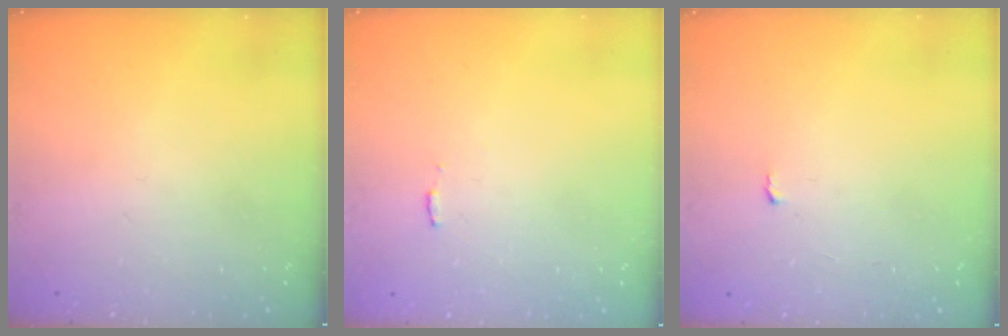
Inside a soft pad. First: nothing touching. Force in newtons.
{"total": 3.0, "press": 3.0, "slide": 0.2}
{"total": 2.7, "press": 2.7, "slide": 0.2}